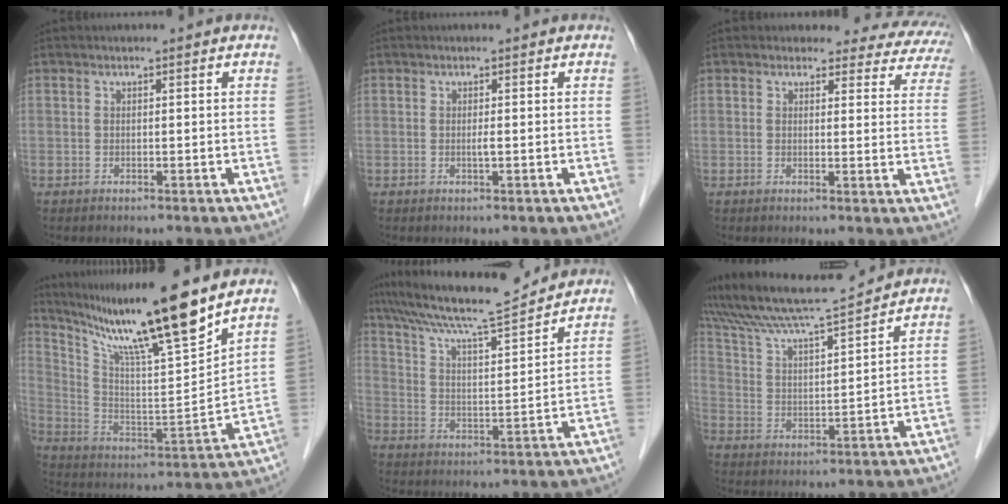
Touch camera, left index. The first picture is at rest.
{"total": 0.6, "force": [0.0, -0.1, 0.6], "torque": [-0.012, -0.001, -0.001]}
{"total": 12.0, "force": [11.1, 4.5, 1.1], "torque": [0.035, -0.038, 0.079]}
{"total": 19.9, "force": [15.5, -0.3, 12.5], "torque": [-0.218, -0.008, 0.267]}
{"total": 15.8, "force": [14.2, 0.5, 7.0], "torque": [-0.125, 0.010, 0.229]}
{"total": 13.7, "force": [12.8, -1.0, 4.9], "torque": [-0.102, 0.013, 0.220]}